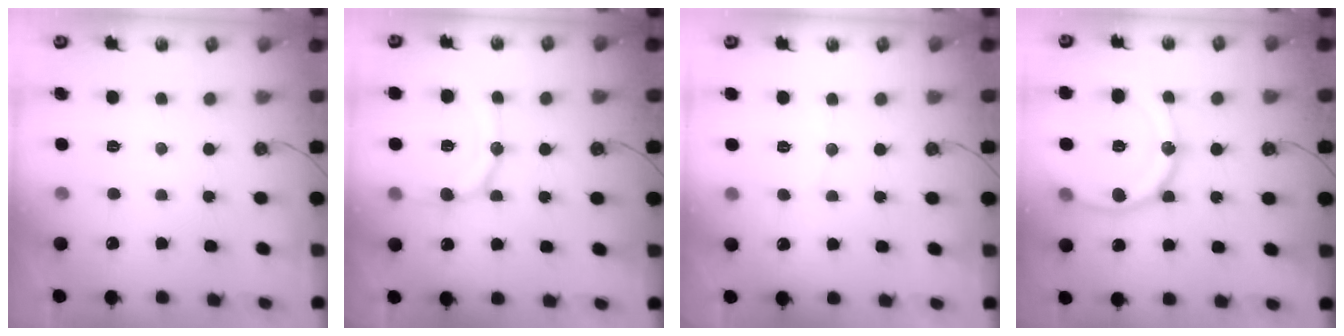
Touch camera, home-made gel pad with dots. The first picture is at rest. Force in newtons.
{"total": 15.7, "press": 15.4, "slide": 2.8}
{"total": 3.8, "press": 3.8, "slide": 0.4}
{"total": 19.4, "press": 19.3, "slide": 2.2}